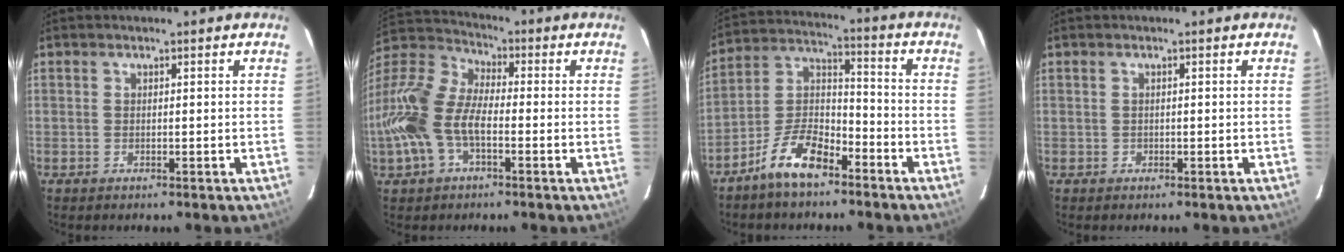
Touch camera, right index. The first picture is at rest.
{"total": 16.4, "force": [-4.4, 8.8, 13.1], "torque": [-0.282, 0.007, -0.094]}
{"total": 10.6, "force": [-7.4, 4.2, 6.3], "torque": [-0.134, 0.025, -0.139]}
{"total": 0.5, "force": [-0.3, 0.4, -0.1], "torque": [0.004, 0.000, -0.004]}